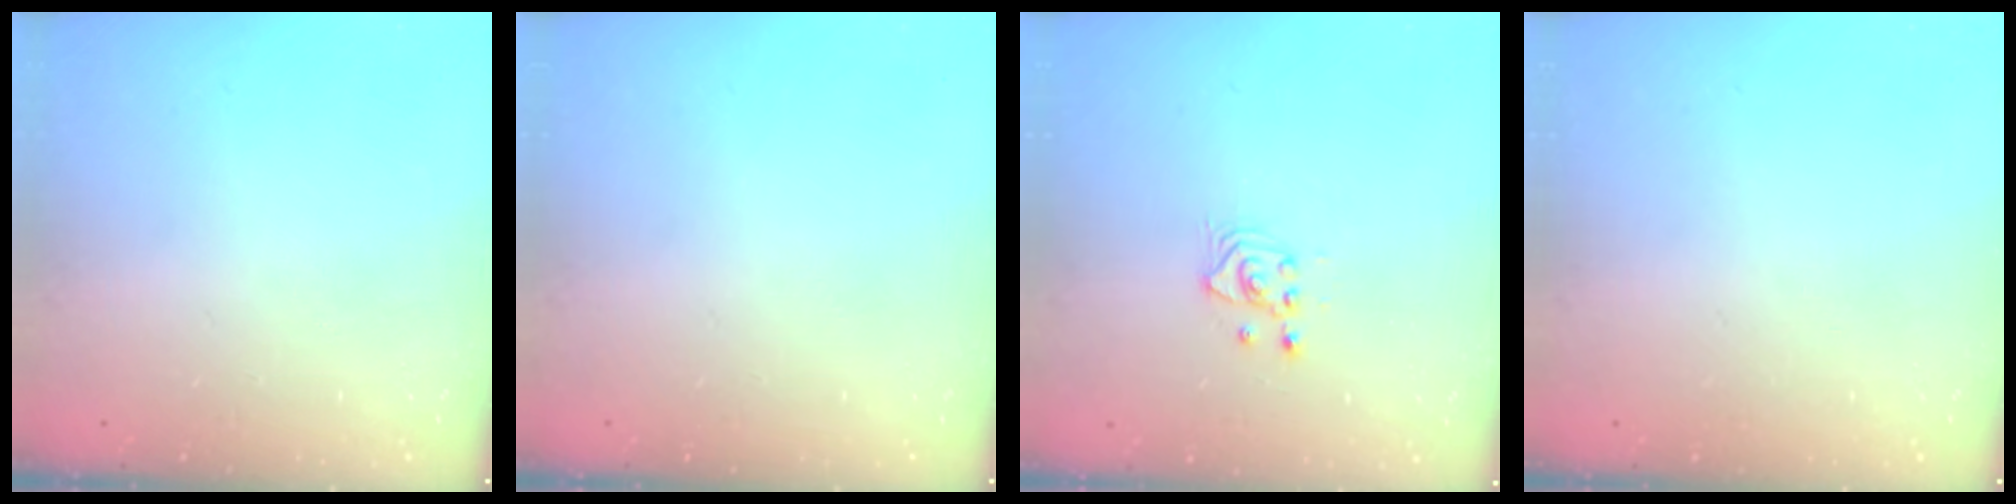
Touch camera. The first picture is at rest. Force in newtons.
{"total": 0.0}
{"total": 3.2, "press": 3.2, "slide": 0.4}
{"total": 0.0}